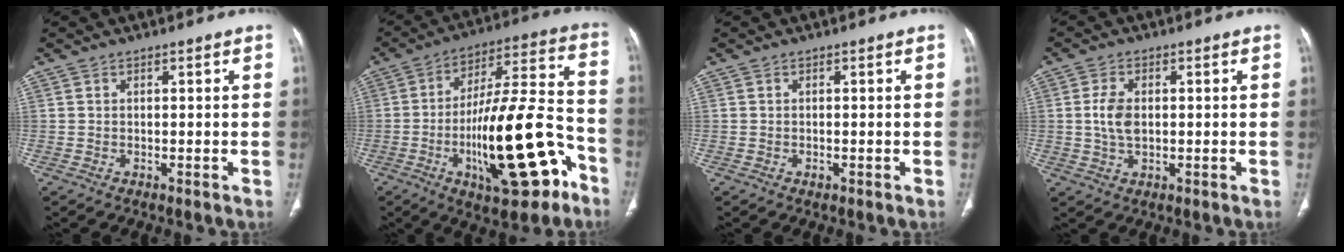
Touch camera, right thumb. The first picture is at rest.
{"total": 23.2, "force": [-9.1, 7.6, 19.9], "torque": [-0.320, 0.053, -0.135]}
{"total": 0.6, "force": [-0.3, 0.4, 0.4], "torque": [0.000, 0.001, -0.003]}
{"total": 4.8, "force": [0.3, 2.9, 3.9], "torque": [-0.077, 0.004, 0.004]}